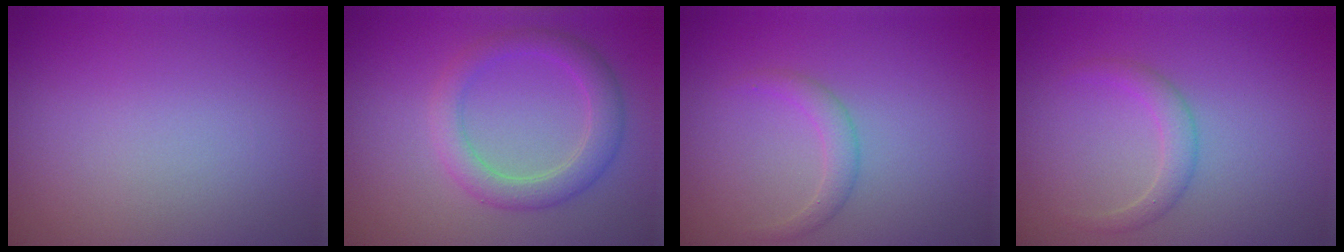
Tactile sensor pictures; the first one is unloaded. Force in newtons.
{"total": 3.4, "press": 3.4, "slide": 0.2}
{"total": 1.5, "press": 1.5, "slide": 0.1}
{"total": 1.7, "press": 1.7, "slide": 0.1}